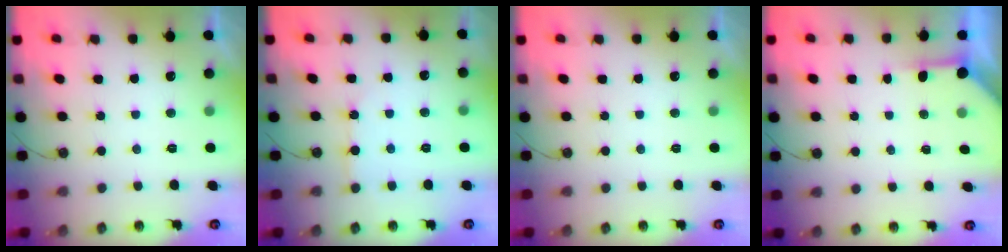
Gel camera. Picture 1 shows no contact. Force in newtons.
{"total": 6.2, "press": 6.1, "slide": 0.6}
{"total": 0.0}
{"total": 3.9, "press": 3.8, "slide": 0.4}